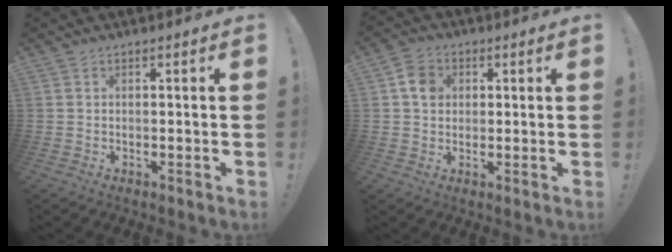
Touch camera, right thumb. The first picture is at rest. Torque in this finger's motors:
{"motor_torque": [0.13, 0.03, 0.26, -0.37, -0.01]}